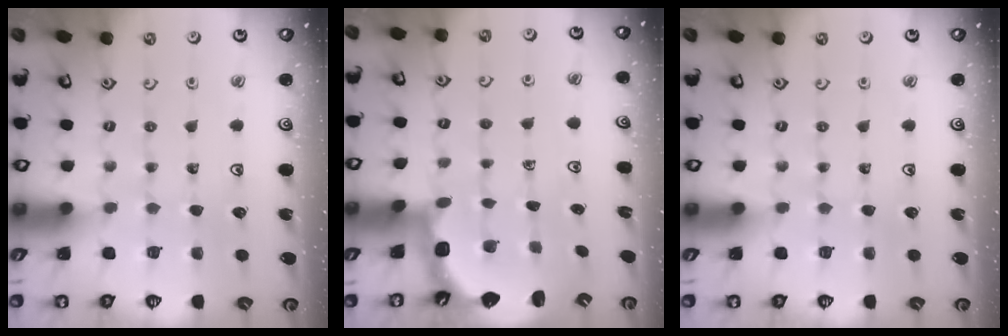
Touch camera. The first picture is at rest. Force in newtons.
{"total": 2.4, "press": 2.1, "slide": 1.3}
{"total": 0.0}